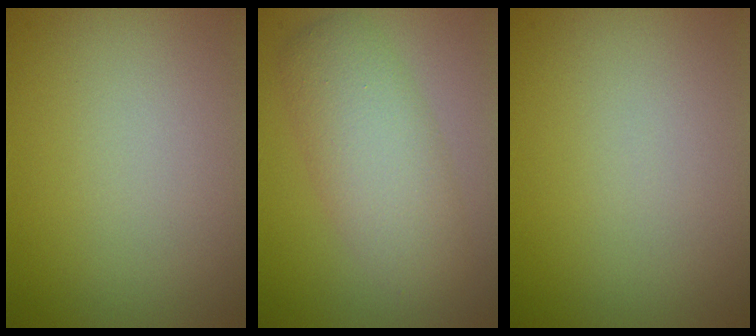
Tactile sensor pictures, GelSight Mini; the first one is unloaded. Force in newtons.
{"total": 4.7, "press": 4.7, "slide": 0.2}
{"total": 0.0}